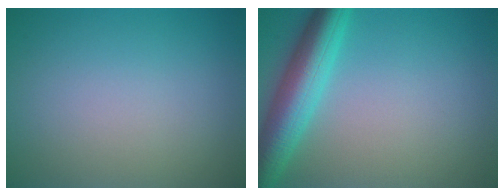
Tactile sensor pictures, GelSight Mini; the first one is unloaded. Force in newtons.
{"total": 6.5, "press": 6.5, "slide": 0.2}